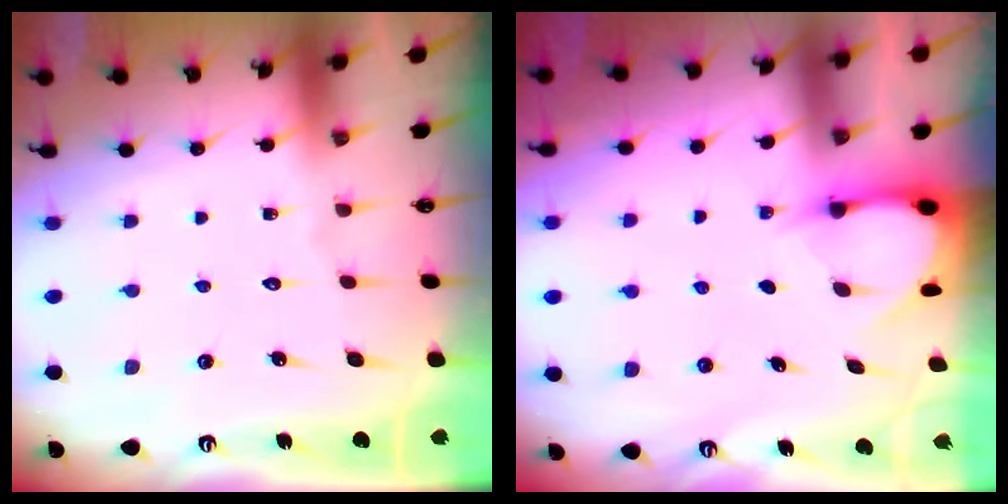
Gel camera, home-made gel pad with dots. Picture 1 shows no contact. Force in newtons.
{"total": 3.1, "press": 3.1, "slide": 0.4}